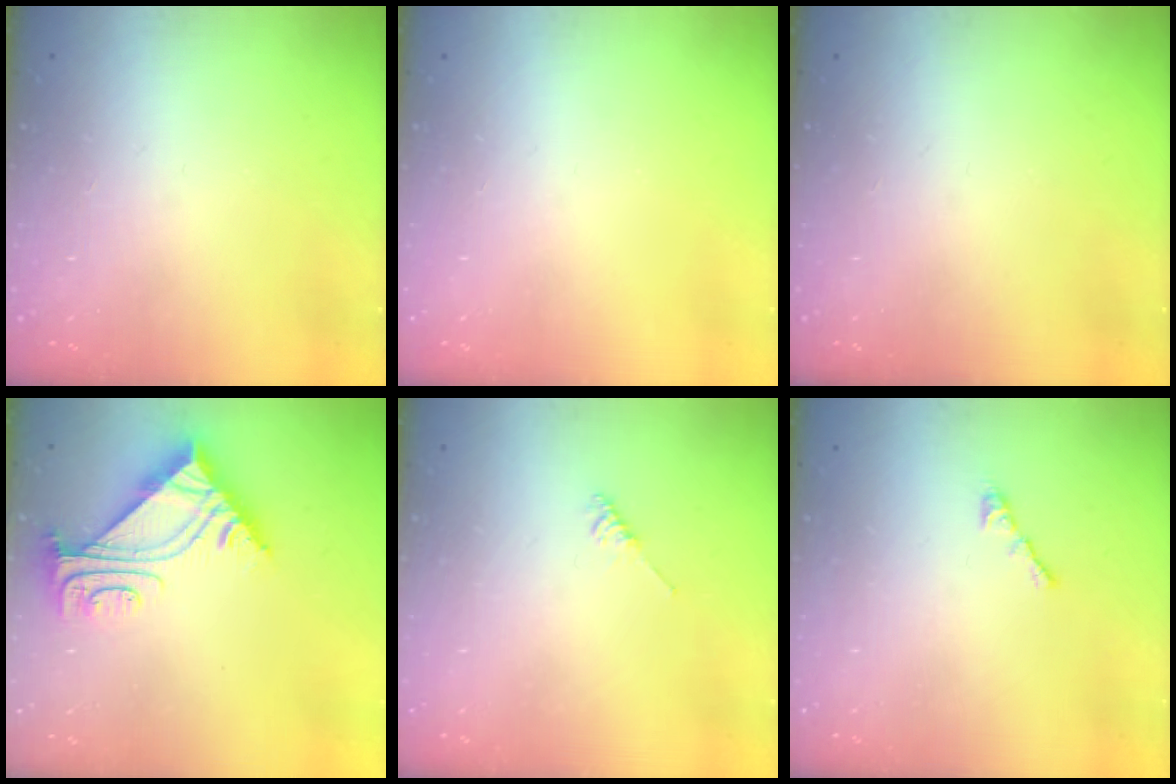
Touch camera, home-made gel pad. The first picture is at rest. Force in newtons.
{"total": 0.0}
{"total": 0.0}
{"total": 7.5, "press": 7.4, "slide": 0.8}
{"total": 2.2, "press": 2.2, "slide": 0.5}
{"total": 0.6, "press": 0.4, "slide": 0.4}